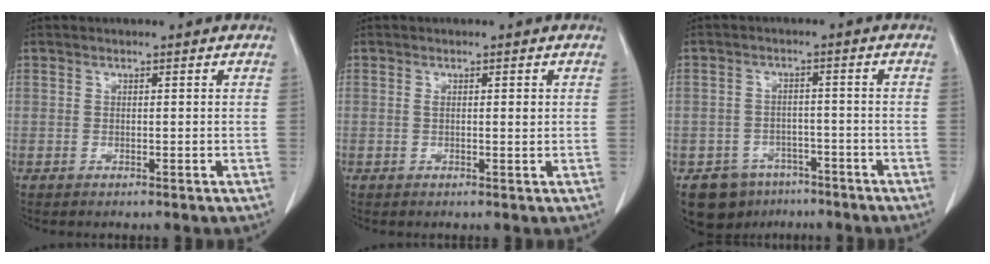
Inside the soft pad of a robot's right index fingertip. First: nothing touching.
{"total": 1.6, "force": [0.4, 0.5, 1.4], "torque": [-0.023, 0.001, 0.007]}
{"total": 7.1, "force": [-4.8, 5.0, 1.3], "torque": [-0.014, 0.010, -0.067]}